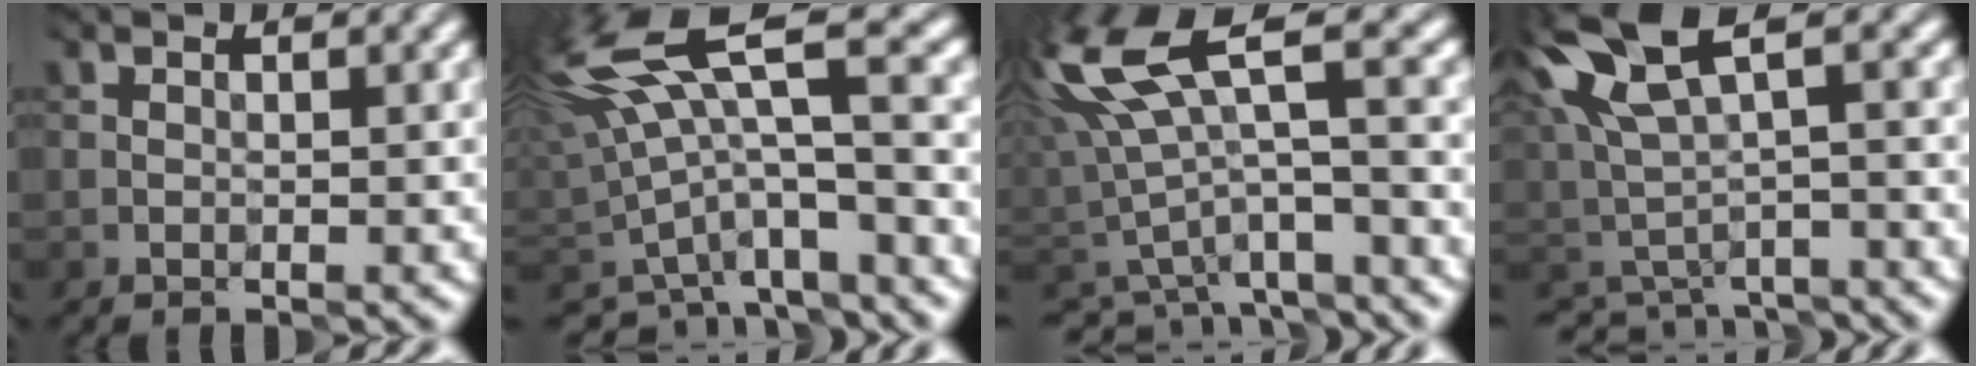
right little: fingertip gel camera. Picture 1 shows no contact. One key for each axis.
{"total": 8.7, "fx": 0.7, "fy": 3.1, "fz": 8.1, "tx": -0.165, "ty": -0.001, "tz": 0.025}
{"total": 8.1, "fx": 1.1, "fy": 3.3, "fz": 7.3, "tx": -0.164, "ty": -0.009, "tz": 0.039}
{"total": 8.5, "fx": 2.2, "fy": 3.4, "fz": 7.5, "tx": -0.172, "ty": -0.019, "tz": 0.059}